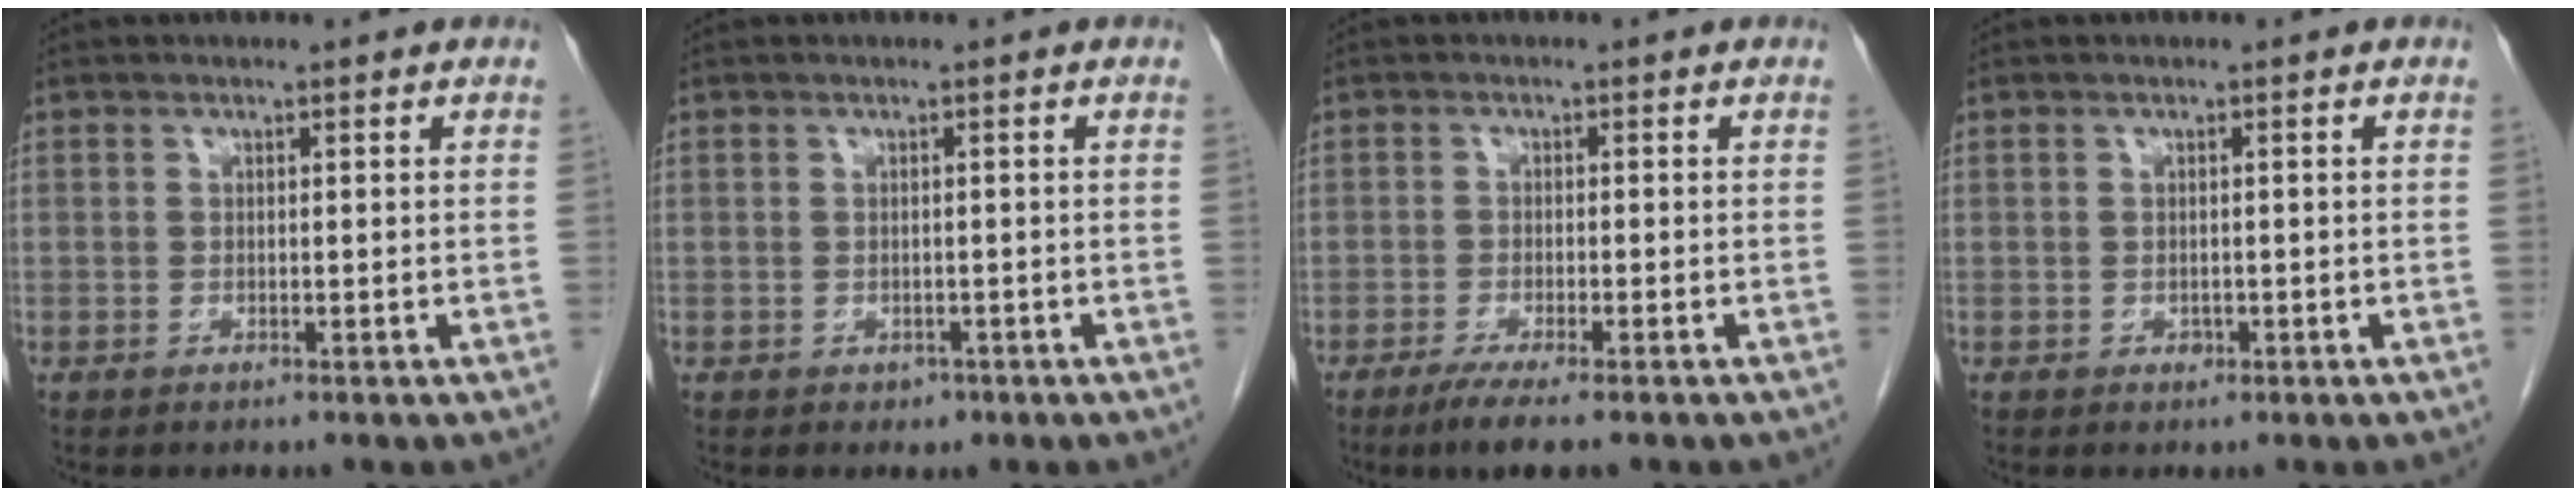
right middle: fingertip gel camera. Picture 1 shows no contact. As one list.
[{"total": 1.1, "force": [-0.6, 0.9, 0.3], "torque": [-0.006, 0.002, -0.004]}, {"total": 5.4, "force": [-3.8, 0.5, 3.8], "torque": [-0.063, -0.014, -0.059]}, {"total": 0.6, "force": [-0.3, 0.5, 0.3], "torque": [-0.005, 0.001, -0.004]}]